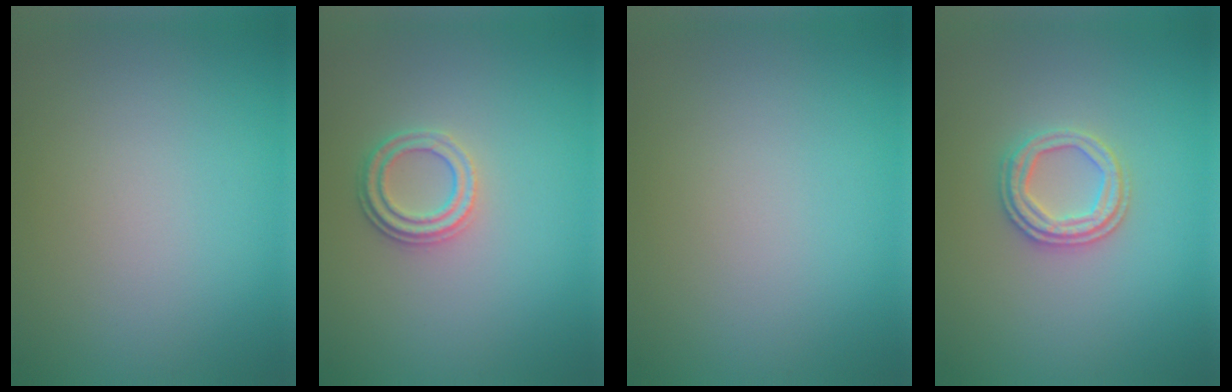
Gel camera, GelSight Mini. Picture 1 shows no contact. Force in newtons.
{"total": 2.4, "press": 2.0, "slide": 1.2}
{"total": 0.0}
{"total": 2.8, "press": 2.6, "slide": 1.0}